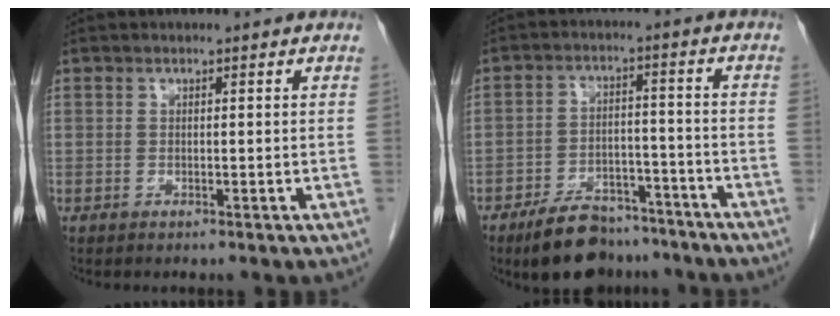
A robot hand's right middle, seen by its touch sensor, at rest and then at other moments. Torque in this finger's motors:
{"motor_torque": [1.03, -1.11, 0.53, 0.09]}